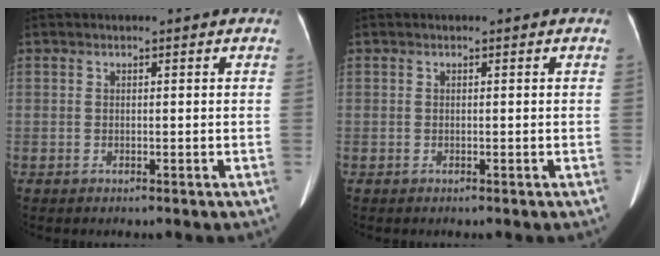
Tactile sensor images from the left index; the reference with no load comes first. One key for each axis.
{"total": 0.0}